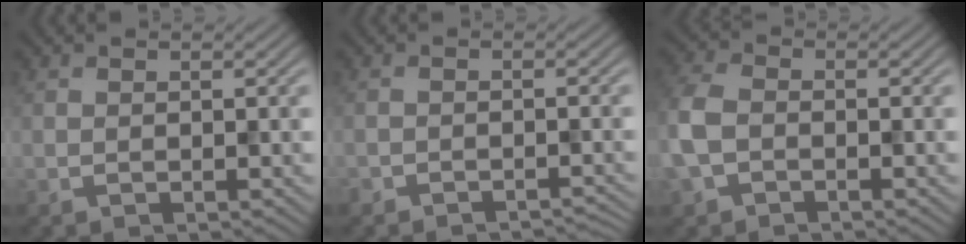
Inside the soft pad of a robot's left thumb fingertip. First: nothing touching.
{"total": 2.1, "force": [-2.1, 0.4, 0.3], "torque": [0.000, -0.001, -0.032]}
{"total": 5.2, "force": [-1.4, 3.8, 3.3], "torque": [-0.096, -0.002, -0.039]}